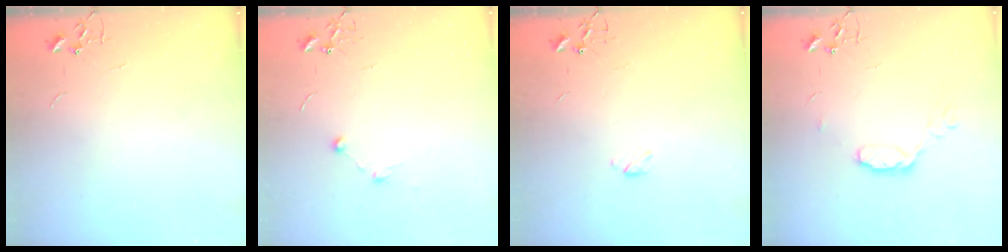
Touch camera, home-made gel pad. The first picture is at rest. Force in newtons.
{"total": 6.2, "press": 6.2, "slide": 0.7}
{"total": 2.9, "press": 2.9, "slide": 0.5}
{"total": 8.0, "press": 8.0, "slide": 0.5}